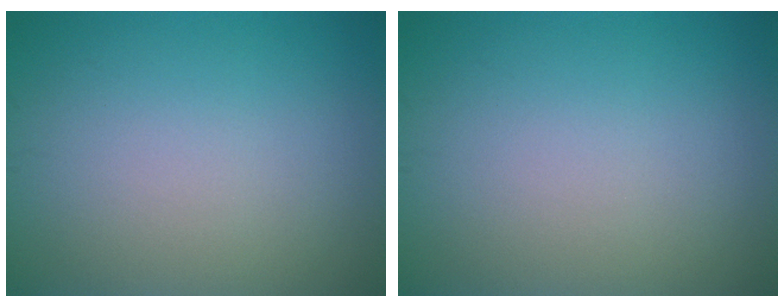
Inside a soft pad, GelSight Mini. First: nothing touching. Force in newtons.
{"total": 0.0}